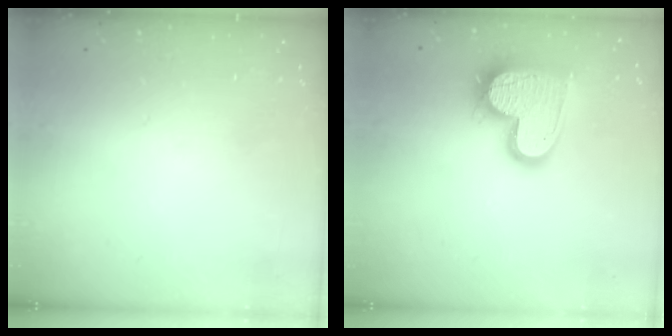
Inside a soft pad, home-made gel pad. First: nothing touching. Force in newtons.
{"total": 18.9, "press": 18.9, "slide": 1.5}